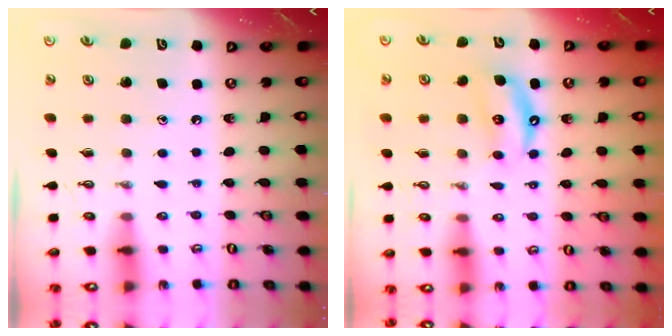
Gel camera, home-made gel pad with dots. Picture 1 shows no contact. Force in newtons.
{"total": 5.9, "press": 5.9, "slide": 0.4}